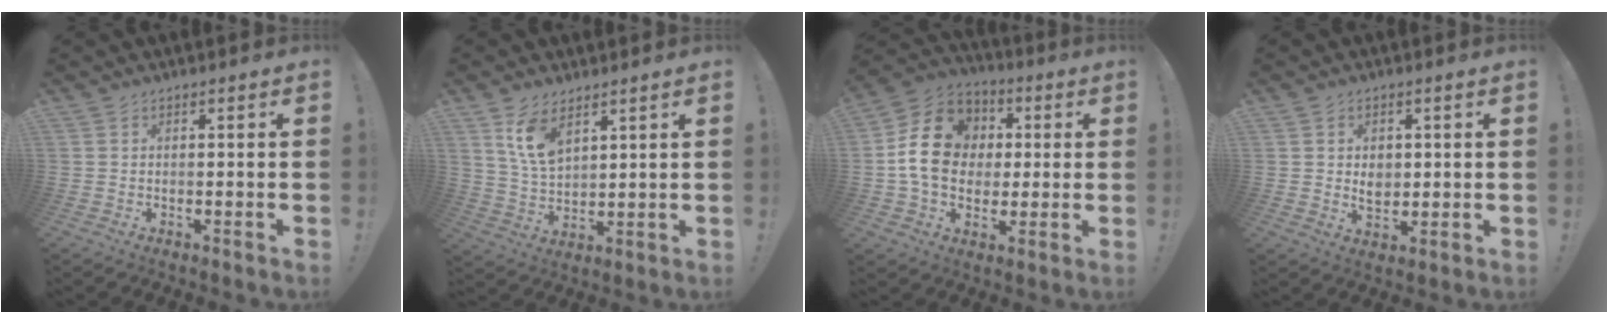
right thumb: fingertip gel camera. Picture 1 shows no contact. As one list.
[{"total": 9.7, "force": [5.9, 5.0, 5.7], "torque": [-0.113, -0.023, 0.111]}, {"total": 16.9, "force": [2.6, 14.1, 8.8], "torque": [-0.136, 0.015, 0.059]}, {"total": 4.9, "force": [0.9, 4.1, 2.6], "torque": [-0.032, -0.002, 0.015]}]